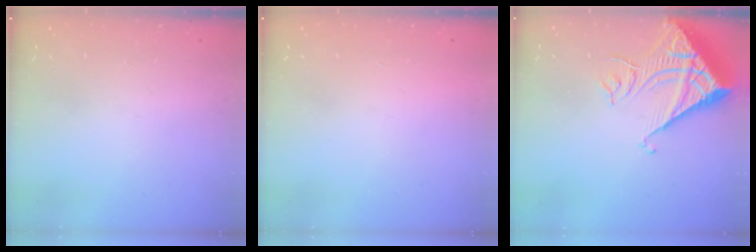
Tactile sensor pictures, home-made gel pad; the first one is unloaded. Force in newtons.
{"total": 1.6, "press": 1.5, "slide": 0.1}
{"total": 11.6, "press": 11.5, "slide": 1.4}